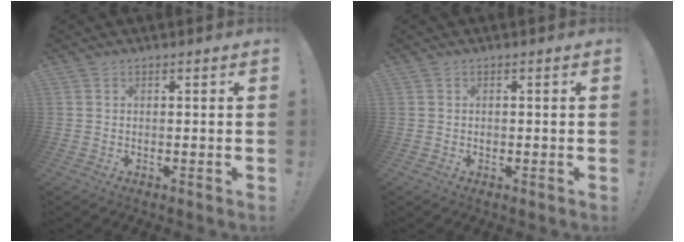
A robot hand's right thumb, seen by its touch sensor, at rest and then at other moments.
{"total": 0.6, "force": [-0.2, 0.5, 0.1], "torque": [-0.006, 0.004, -0.004]}